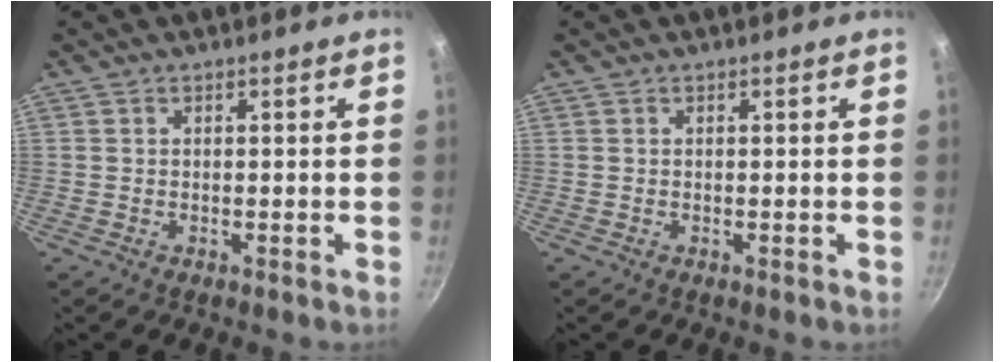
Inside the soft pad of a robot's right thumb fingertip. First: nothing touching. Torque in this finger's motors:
{"motor_torque": [-0.05, -0.06, 0.17, 0.14, 0.00]}